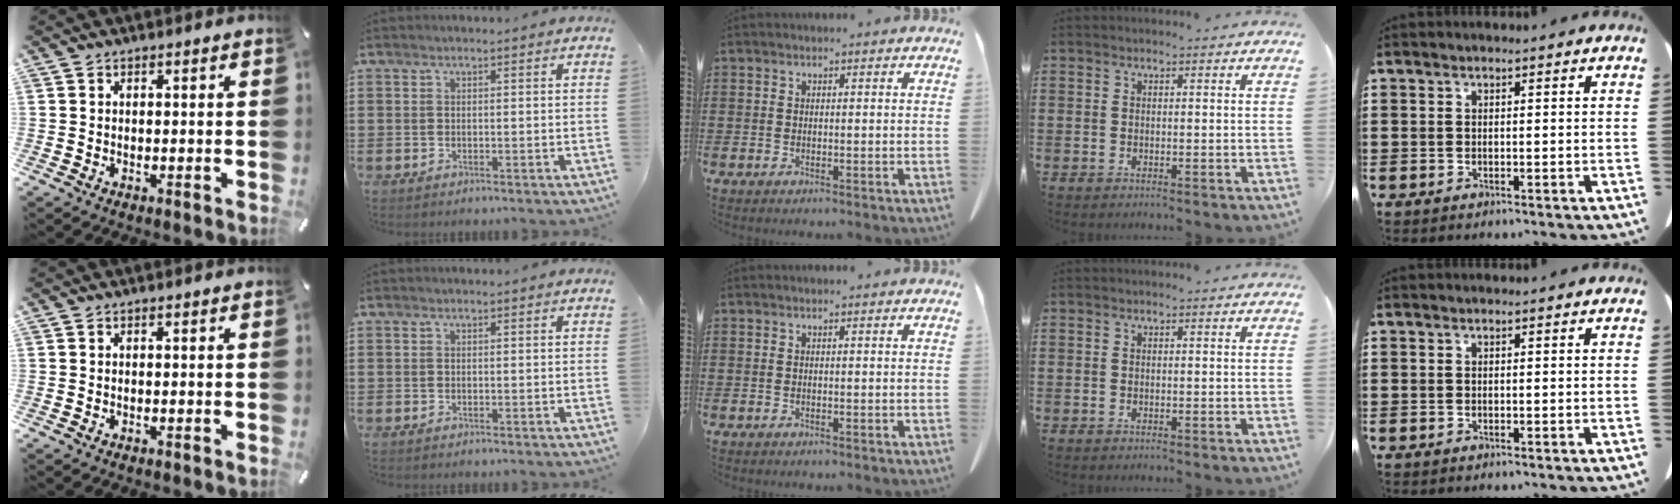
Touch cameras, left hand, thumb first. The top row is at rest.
{}